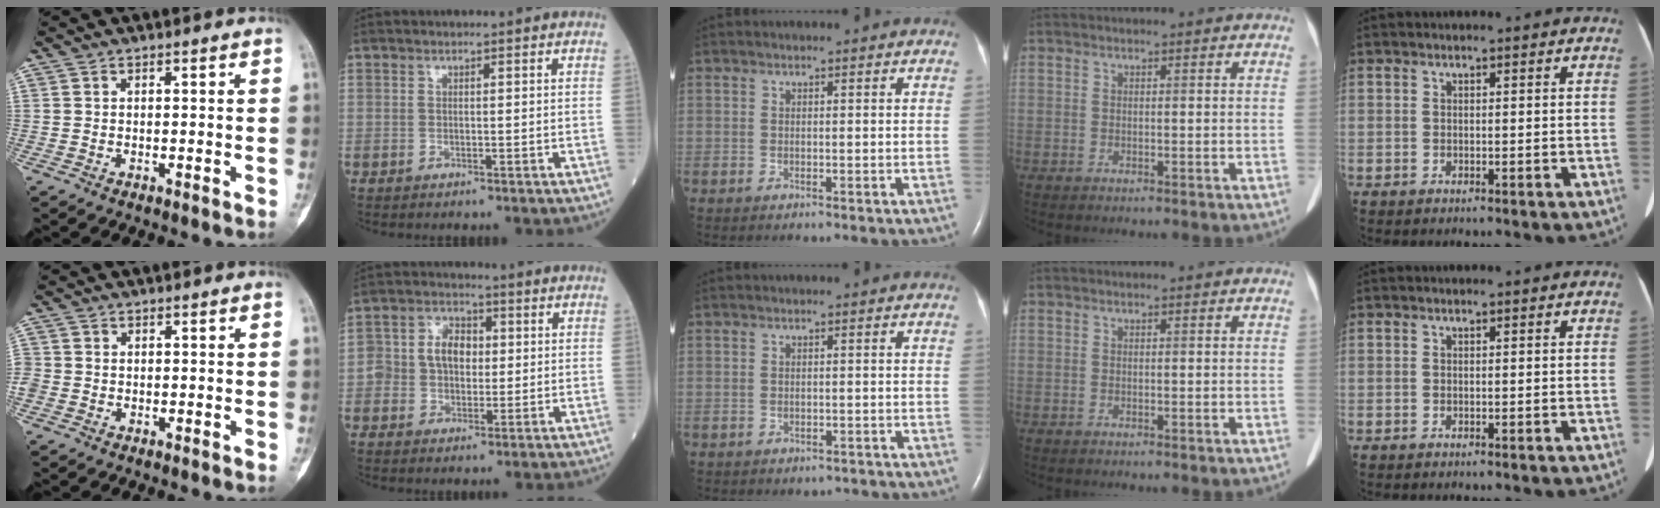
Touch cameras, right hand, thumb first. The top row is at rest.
{"thumb": {"total": 2.0, "force": [-0.5, 1.7, 0.9], "torque": [-0.018, 0.005, -0.013]}, "index": {"total": 6.7, "force": [0.3, 4.9, 4.6], "torque": [-0.084, 0.023, 0.008]}, "middle": {"total": 2.1, "force": [-1.7, 1.2, 0.3], "torque": [-0.007, 0.003, -0.021]}}